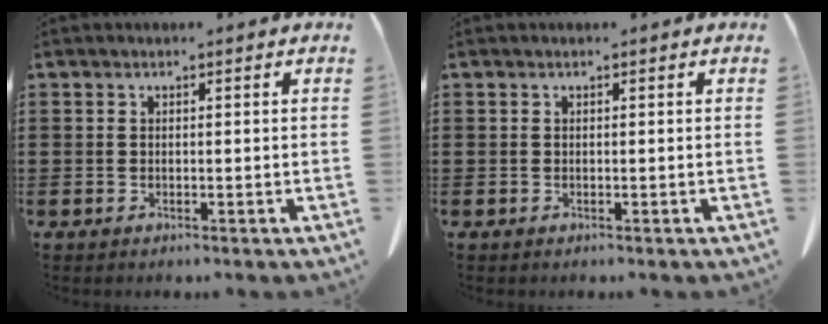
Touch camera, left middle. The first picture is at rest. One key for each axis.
{"total": 0.0}